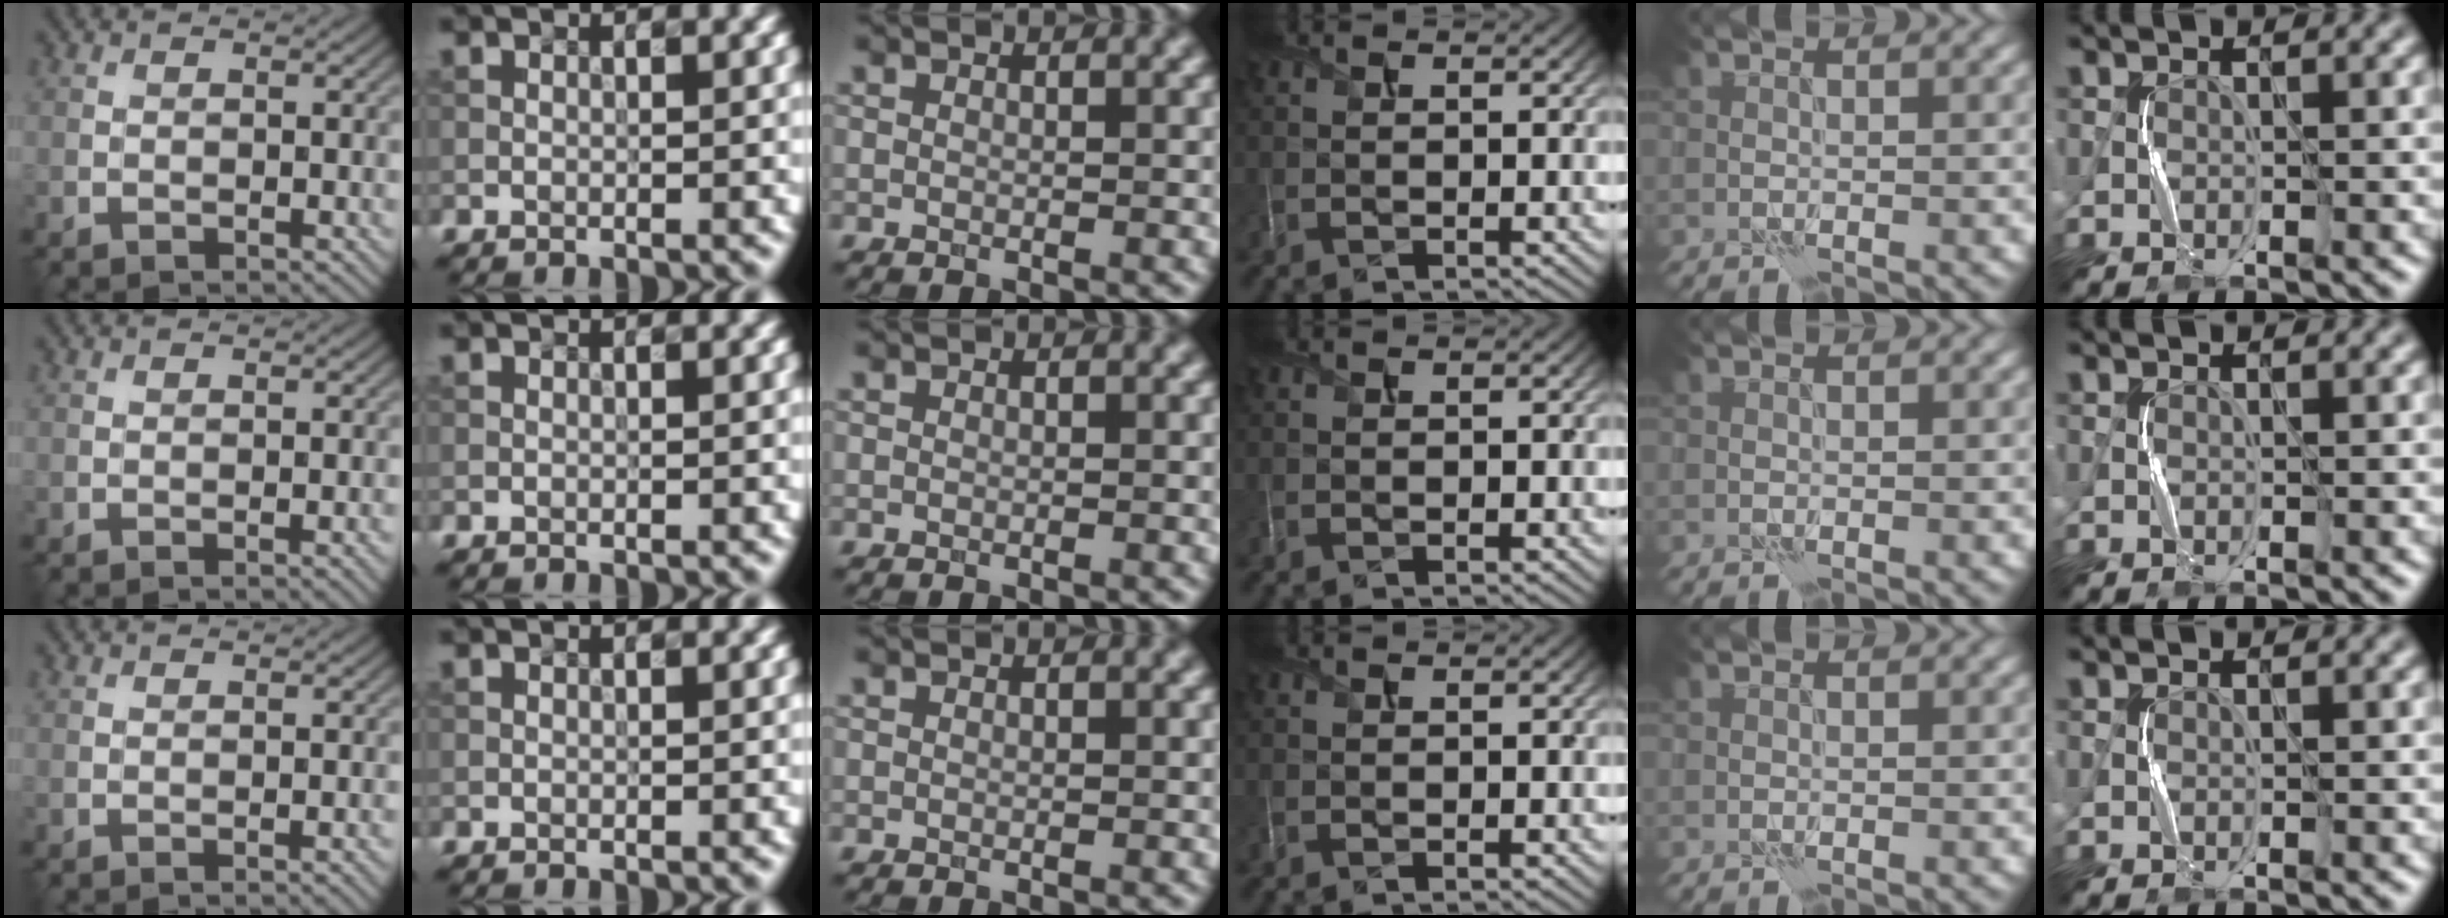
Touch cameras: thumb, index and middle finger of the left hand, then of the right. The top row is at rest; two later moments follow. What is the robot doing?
{"motion": "squeeze", "object": "paper clamp"}